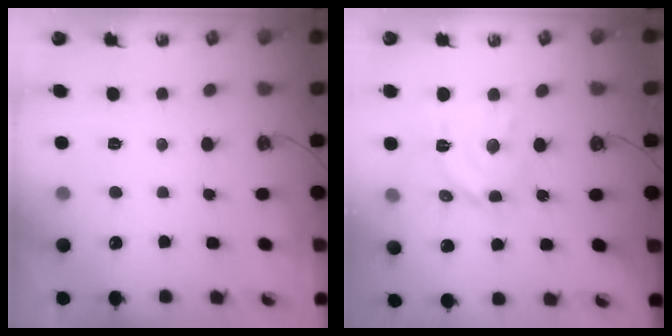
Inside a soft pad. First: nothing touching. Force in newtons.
{"total": 12.9, "press": 12.8, "slide": 0.9}